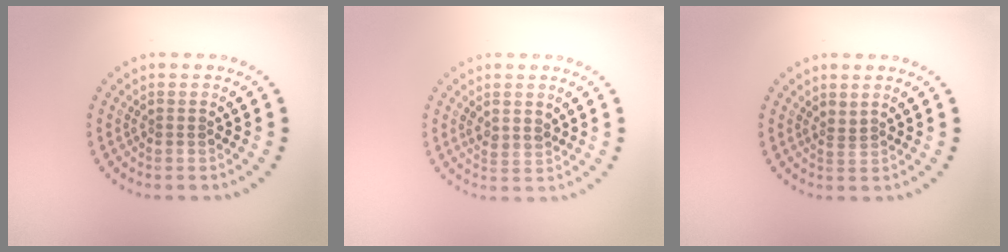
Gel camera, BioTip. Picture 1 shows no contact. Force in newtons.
{"total": 1.5, "press": 1.3, "slide": 0.7}
{"total": 0.7, "press": 0.3, "slide": 0.6}